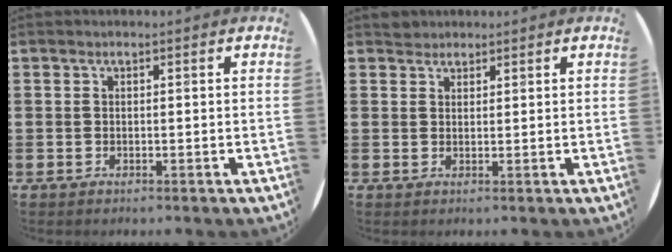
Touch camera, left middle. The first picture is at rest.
{"total": 1.5, "force": [1.4, 0.4, -0.1], "torque": [0.008, -0.001, 0.027]}